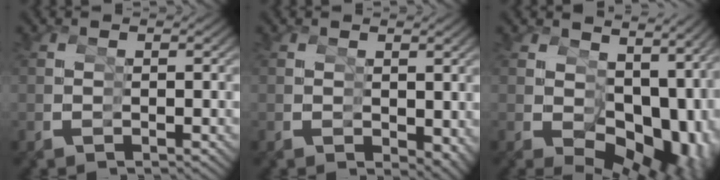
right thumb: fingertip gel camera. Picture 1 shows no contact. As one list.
[{"total": 2.2, "force": [0.2, 1.7, 1.4], "torque": [-0.008, -0.007, 0.005]}, {"total": 8.9, "force": [-0.5, 6.2, 6.5], "torque": [-0.085, -0.031, 0.010]}]